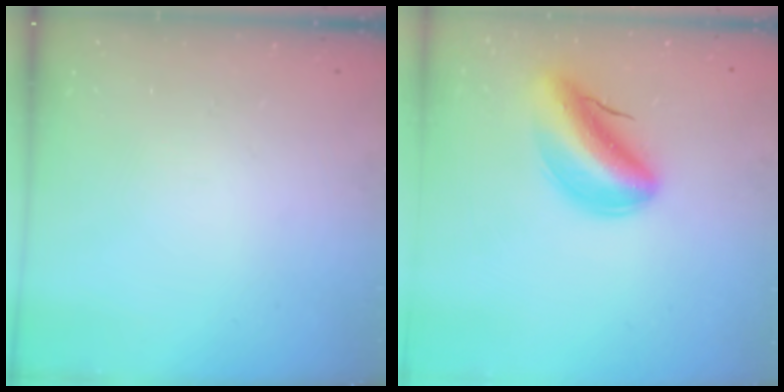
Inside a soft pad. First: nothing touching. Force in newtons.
{"total": 10.5, "press": 9.9, "slide": 3.4}